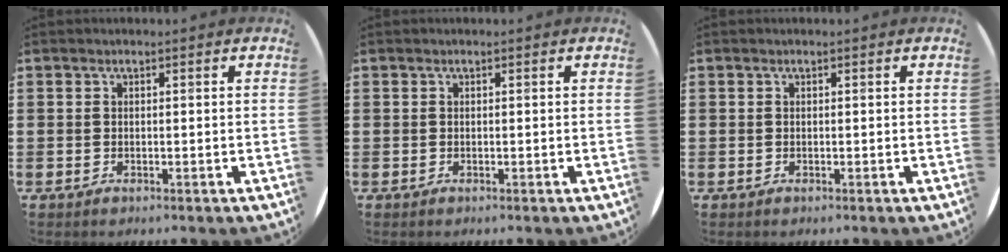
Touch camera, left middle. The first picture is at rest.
{"total": 0.0}
{"total": 0.0}